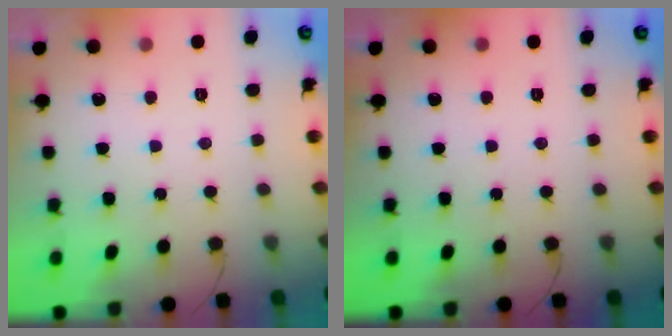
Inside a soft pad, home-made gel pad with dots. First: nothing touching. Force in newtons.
{"total": 0.0}